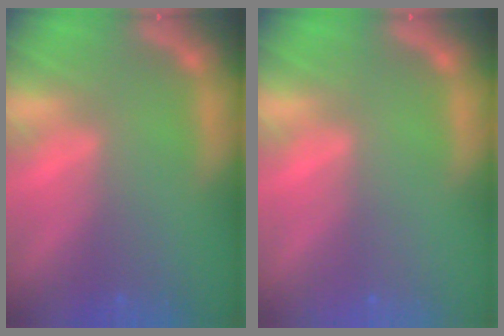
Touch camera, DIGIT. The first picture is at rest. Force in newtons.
{"total": 0.0}